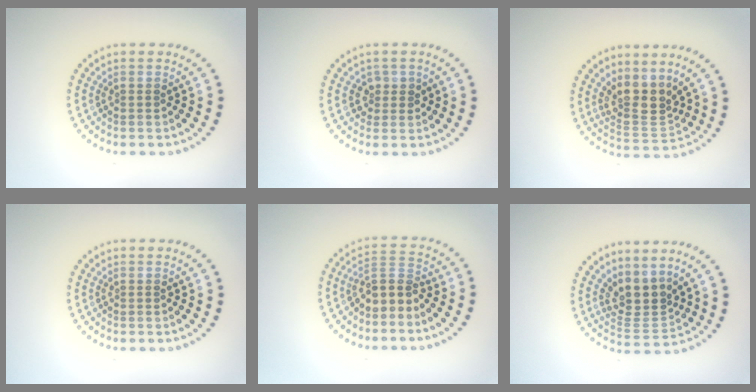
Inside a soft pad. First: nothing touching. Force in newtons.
{"total": 1.4, "press": 1.2, "slide": 0.6}
{"total": 3.8, "press": 2.9, "slide": 2.5}
{"total": 0.0}
{"total": 3.1, "press": 2.5, "slide": 1.8}
{"total": 3.3, "press": 2.4, "slide": 2.2}